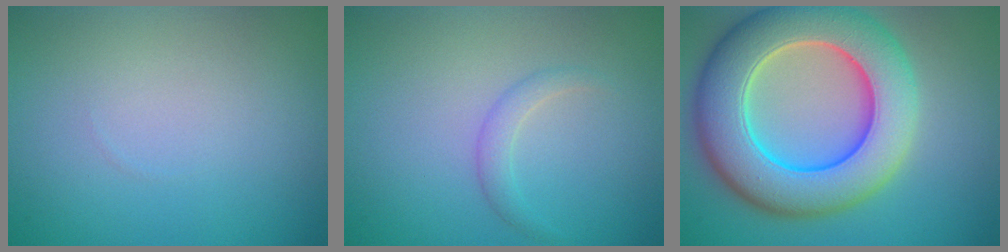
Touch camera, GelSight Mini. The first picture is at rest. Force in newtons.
{"total": 1.3, "press": 1.3, "slide": 0.1}
{"total": 11.1, "press": 11.1, "slide": 0.3}